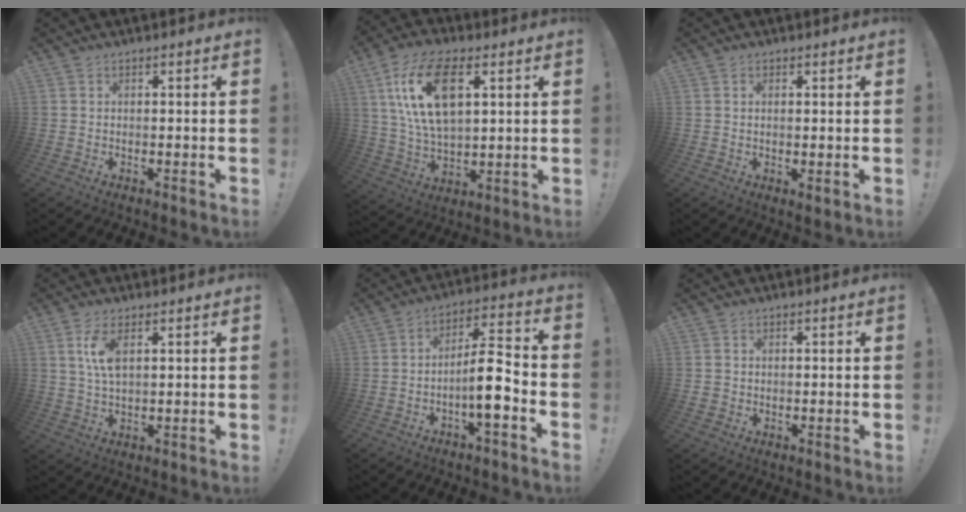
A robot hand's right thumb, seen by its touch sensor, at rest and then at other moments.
{"total": 18.0, "force": [6.7, 9.8, 13.6], "torque": [-0.269, -0.012, 0.114]}
{"total": 1.4, "force": [0.8, 0.4, 1.2], "torque": [-0.012, -0.005, 0.012]}
{"total": 6.9, "force": [2.3, 3.0, 5.8], "torque": [-0.114, -0.007, 0.035]}
{"total": 12.0, "force": [-3.8, 3.2, 11.0], "torque": [-0.184, 0.021, -0.064]}
{"total": 1.2, "force": [0.0, 1.2, 0.3], "torque": [-0.012, 0.007, 0.003]}